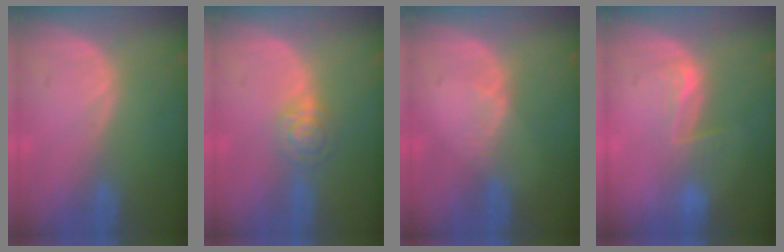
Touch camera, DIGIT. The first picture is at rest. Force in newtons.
{"total": 4.0, "press": 3.7, "slide": 1.5}
{"total": 1.1, "press": 1.1, "slide": 0.2}
{"total": 3.5, "press": 3.2, "slide": 1.5}